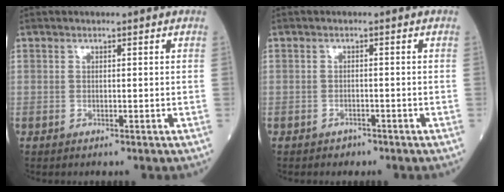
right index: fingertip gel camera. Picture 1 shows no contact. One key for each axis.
{"total": 1.3, "fx": -1.1, "fy": 0.7, "fz": 0.1, "tx": -0.005, "ty": 0.002, "tz": -0.017}